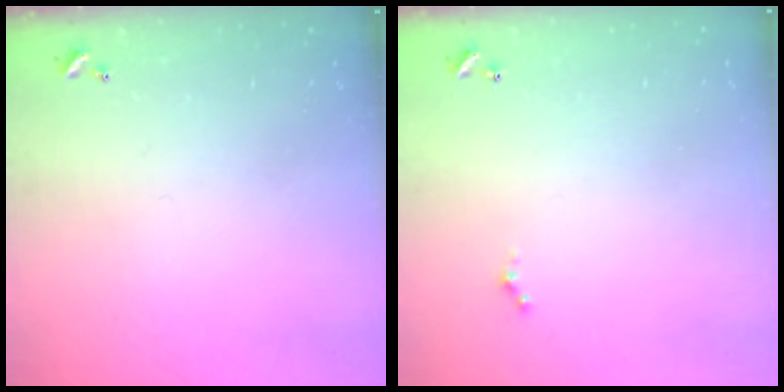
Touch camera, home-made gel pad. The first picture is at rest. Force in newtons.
{"total": 0.0}